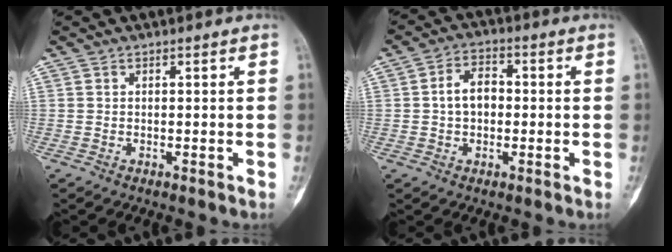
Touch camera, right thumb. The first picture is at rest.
{"total": 6.1, "force": [0.0, 4.2, 4.3], "torque": [-0.061, 0.018, -0.007]}